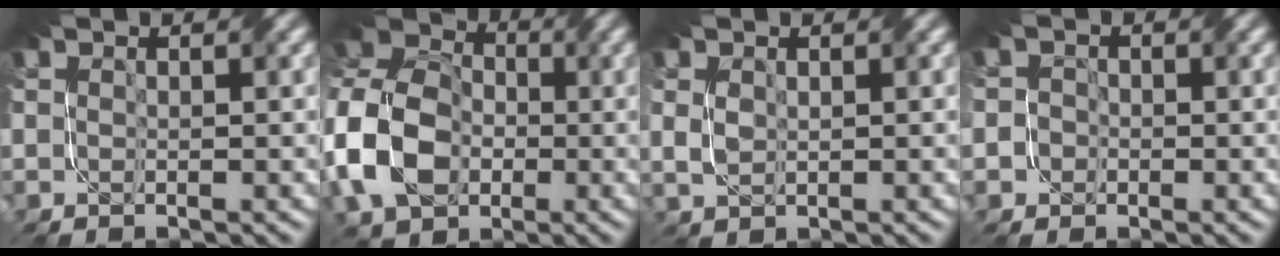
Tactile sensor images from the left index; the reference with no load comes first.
{"total": 11.1, "force": [-2.9, 7.9, 7.3], "torque": [-0.173, 0.011, -0.079]}
{"total": 1.2, "force": [-0.1, 0.7, 1.0], "torque": [-0.027, 0.000, 0.001]}
{"total": 2.1, "force": [-0.6, 1.9, 0.7], "torque": [0.009, 0.014, -0.034]}